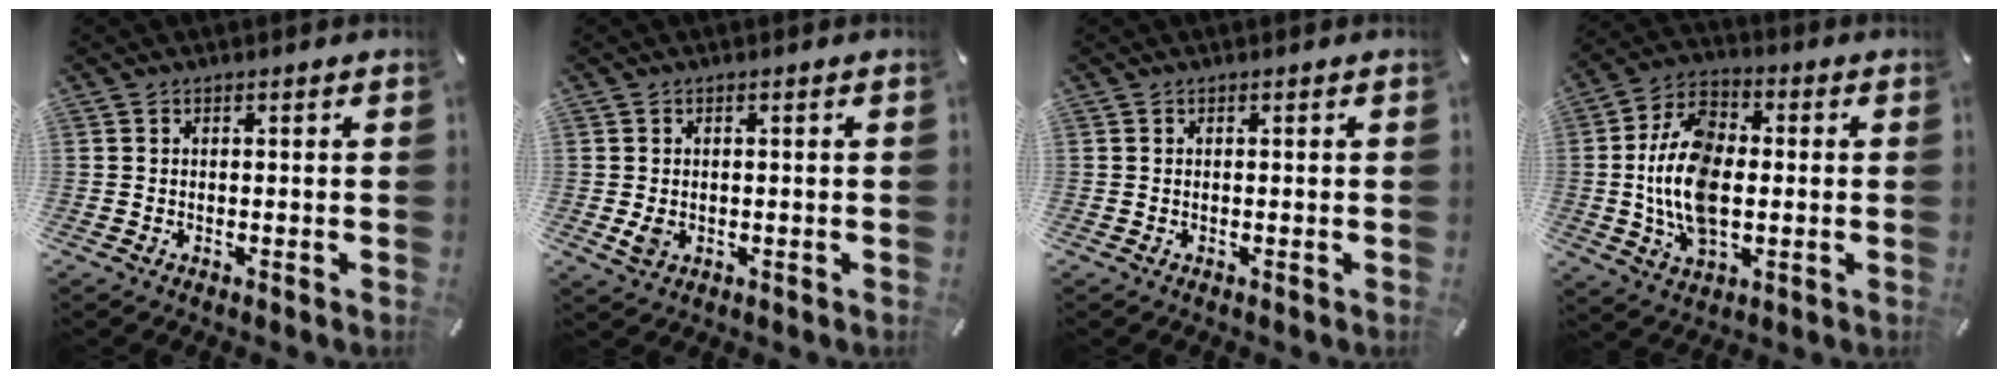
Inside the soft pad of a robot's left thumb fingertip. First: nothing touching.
{"total": 2.5, "force": [-0.2, 1.7, 1.8], "torque": [-0.048, -0.003, -0.006]}
{"total": 0.0}
{"total": 15.5, "force": [-0.7, 9.7, 12.1], "torque": [-0.257, 0.001, -0.012]}